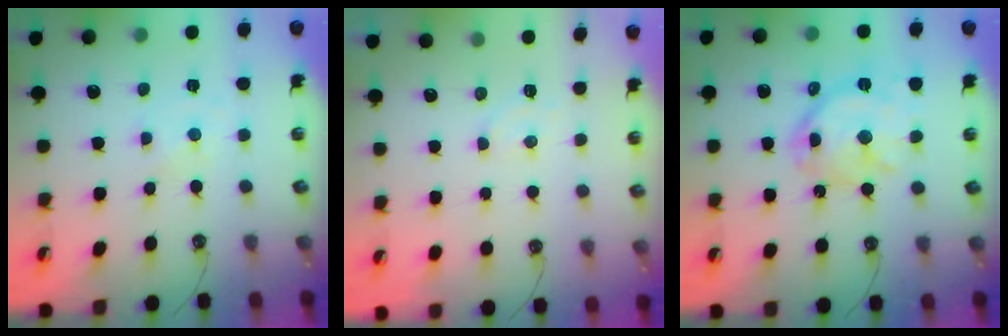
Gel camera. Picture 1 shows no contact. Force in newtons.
{"total": 4.9, "press": 4.9, "slide": 0.6}
{"total": 16.6, "press": 16.6, "slide": 1.5}